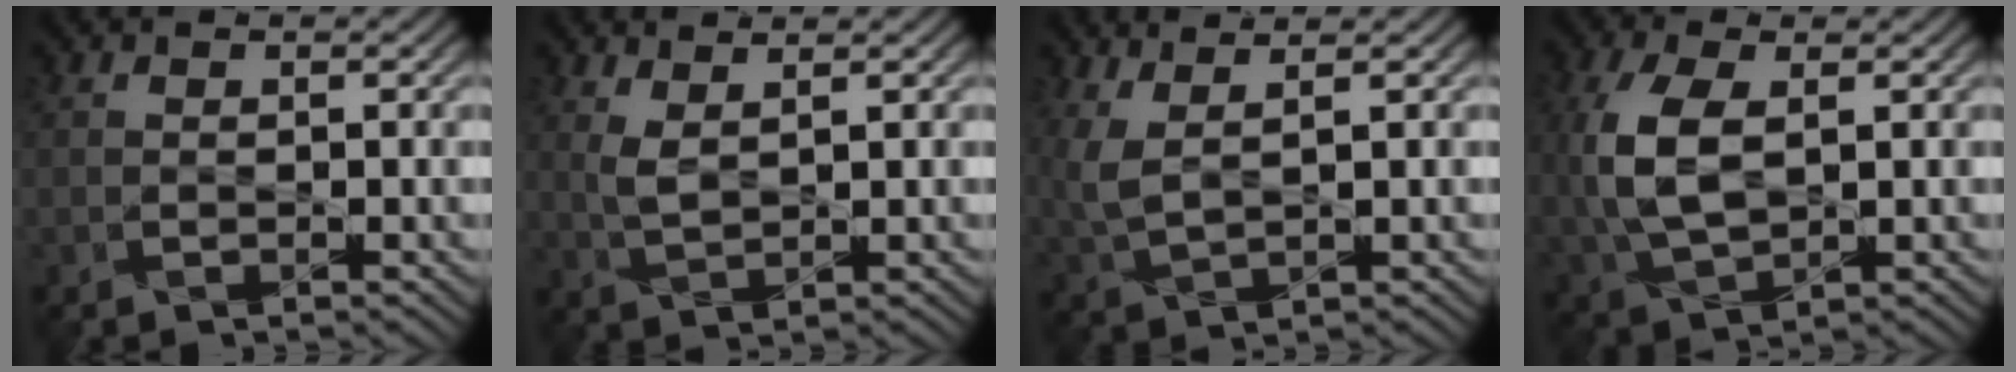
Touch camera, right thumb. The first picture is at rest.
{"total": 2.3, "force": [1.7, 0.5, 1.5], "torque": [-0.047, 0.003, 0.039]}
{"total": 4.0, "force": [2.3, 1.3, 3.0], "torque": [-0.096, 0.005, 0.053]}
{"total": 8.1, "force": [0.7, 4.4, 6.8], "torque": [-0.178, 0.004, 0.016]}